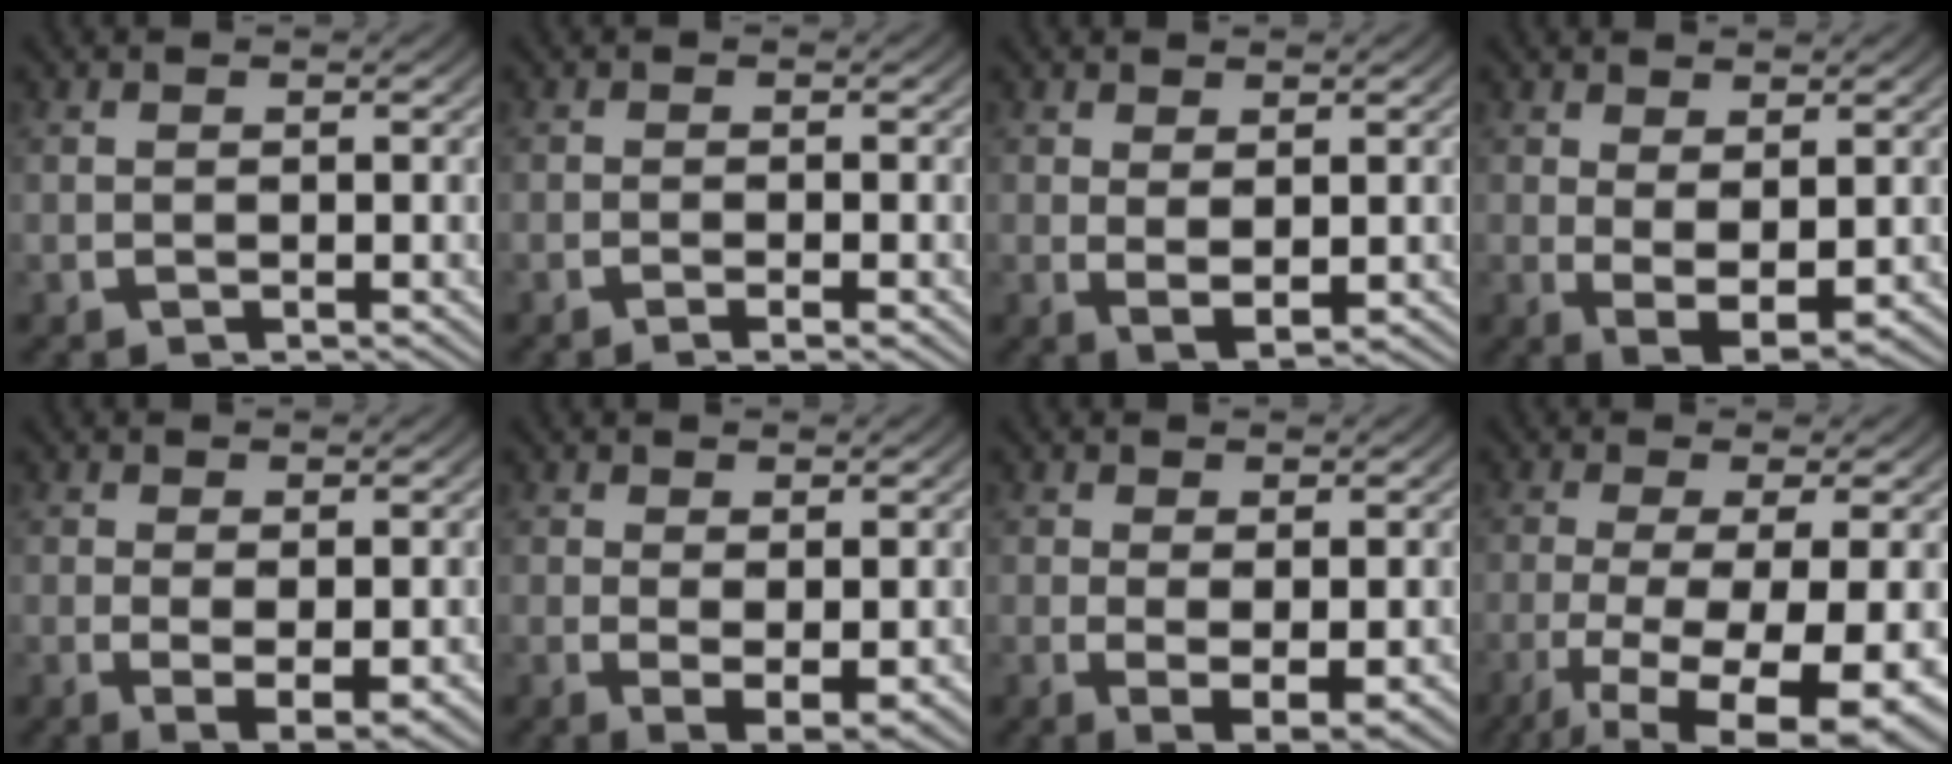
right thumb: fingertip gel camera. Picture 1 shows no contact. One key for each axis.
{"total": 1.4, "fx": -1.0, "fy": 0.3, "fz": 0.9, "tx": -0.010, "ty": 0.008, "tz": -0.027}
{"total": 2.8, "fx": 0.2, "fy": 1.7, "fz": 2.2, "tx": -0.040, "ty": -0.009, "tz": 0.008}
{"total": 5.0, "fx": -0.4, "fy": 3.2, "fz": 3.8, "tx": -0.071, "ty": -0.022, "tz": 0.001}
{"total": 3.9, "fx": -0.8, "fy": 2.2, "fz": 3.1, "tx": -0.056, "ty": -0.020, "tz": -0.006}
{"total": 3.9, "fx": -0.5, "fy": 2.4, "fz": 3.0, "tx": -0.054, "ty": -0.020, "tz": -0.001}
{"total": 4.3, "fx": -0.8, "fy": 2.5, "fz": 3.4, "tx": -0.065, "ty": -0.023, "tz": -0.005}
{"total": 12.5, "fx": -4.1, "fy": 6.2, "fz": 10.1, "tx": -0.184, "ty": -0.050, "tz": -0.038}